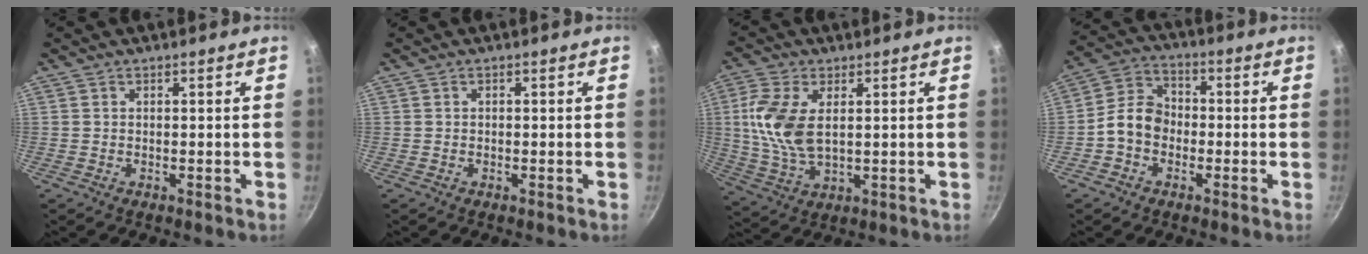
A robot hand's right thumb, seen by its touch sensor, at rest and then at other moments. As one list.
[{"total": 0.0}, {"total": 11.4, "force": [2.0, 6.2, 9.4], "torque": [-0.196, -0.004, 0.043]}, {"total": 7.9, "force": [-1.9, 6.2, 4.5], "torque": [-0.058, 0.031, -0.052]}]